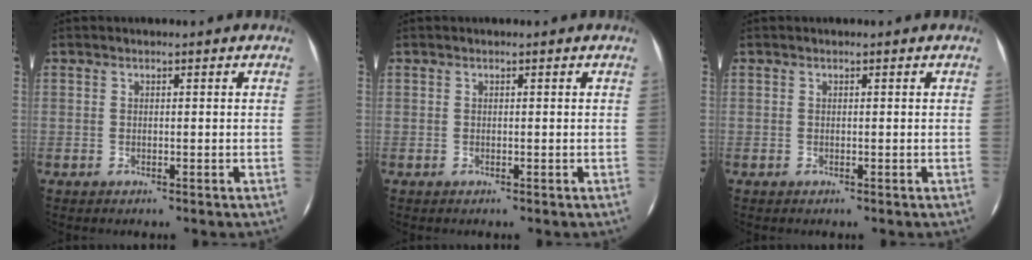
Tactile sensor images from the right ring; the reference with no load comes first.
{"total": 0.0}
{"total": 0.0}